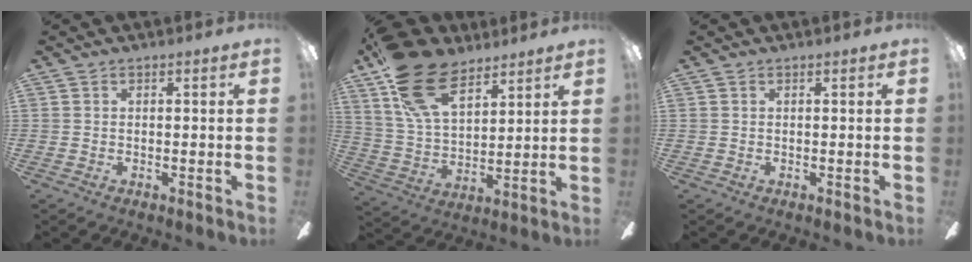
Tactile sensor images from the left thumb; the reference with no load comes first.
{"total": 19.5, "force": [11.6, 10.5, 11.7], "torque": [-0.226, -0.039, 0.217]}
{"total": 0.0}